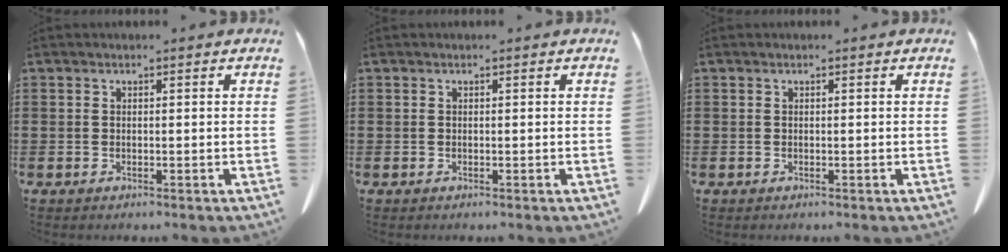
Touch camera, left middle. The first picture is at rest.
{"total": 0.0}
{"total": 0.0}